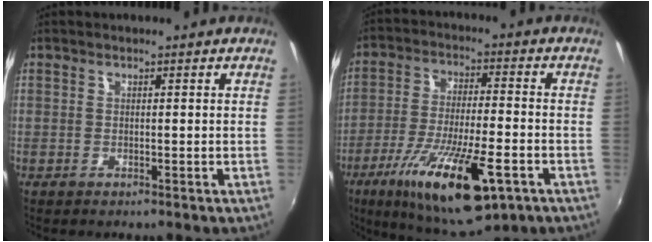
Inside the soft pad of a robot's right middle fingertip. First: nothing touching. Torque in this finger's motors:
{"motor_torque": [1.68, -0.46, 0.36, 0.21]}